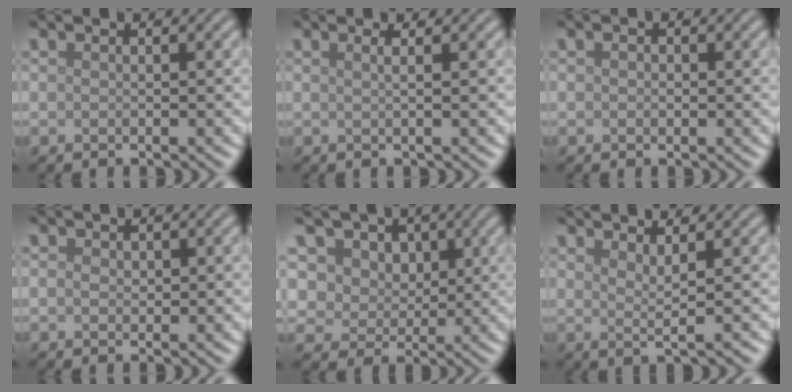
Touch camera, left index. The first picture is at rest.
{"total": 1.8, "force": [0.7, 0.8, 1.4], "torque": [-0.006, 0.001, -0.012]}
{"total": 0.9, "force": [0.2, 0.6, 0.6], "torque": [-0.006, -0.004, 0.000]}
{"total": 1.0, "force": [0.1, 0.8, 0.6], "torque": [-0.010, 0.000, -0.002]}
{"total": 11.8, "force": [5.6, 8.4, 6.1], "torque": [-0.114, 0.022, 0.076]}
{"total": 1.9, "force": [1.0, 0.4, 1.5], "torque": [-0.021, -0.003, 0.014]}